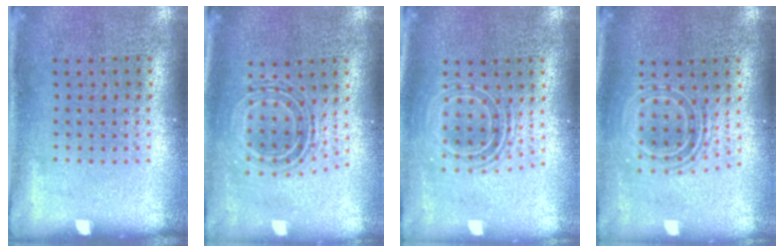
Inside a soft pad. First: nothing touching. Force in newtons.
{"total": 0.7, "press": 0.7, "slide": 0.2}
{"total": 1.8, "press": 1.4, "slide": 1.2}
{"total": 1.7, "press": 1.3, "slide": 1.0}